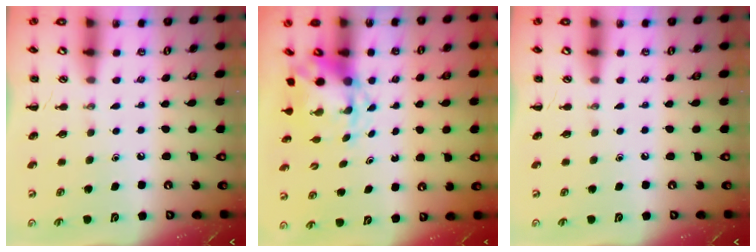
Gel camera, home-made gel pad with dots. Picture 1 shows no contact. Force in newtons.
{"total": 5.5, "press": 5.4, "slide": 0.8}
{"total": 0.0}